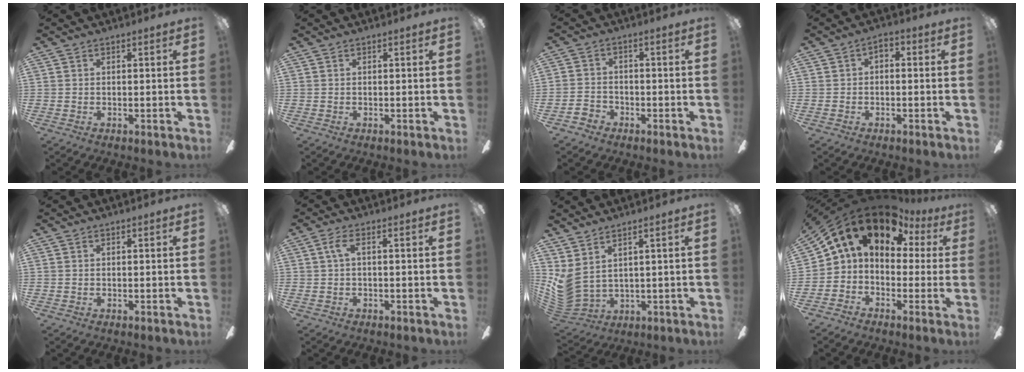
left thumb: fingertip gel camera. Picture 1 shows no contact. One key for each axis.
{"total": 0.0}
{"total": 3.3, "fx": -2.4, "fy": 2.1, "fz": 0.6, "tx": -0.013, "ty": 0.012, "tz": -0.048}
{"total": 2.1, "fx": -0.9, "fy": 1.5, "fz": 1.0, "tx": -0.019, "ty": 0.011, "tz": -0.019}
{"total": 0.0}
{"total": 3.5, "fx": 0.5, "fy": 1.0, "fz": 3.3, "tx": -0.073, "ty": 0.007, "tz": 0.004}
{"total": 5.5, "fx": 2.4, "fy": 3.0, "fz": 3.9, "tx": -0.099, "ty": -0.025, "tz": 0.046}
{"total": 14.6, "fx": 7.5, "fy": 9.0, "fz": 8.7, "tx": -0.161, "ty": -0.034, "tz": 0.133}